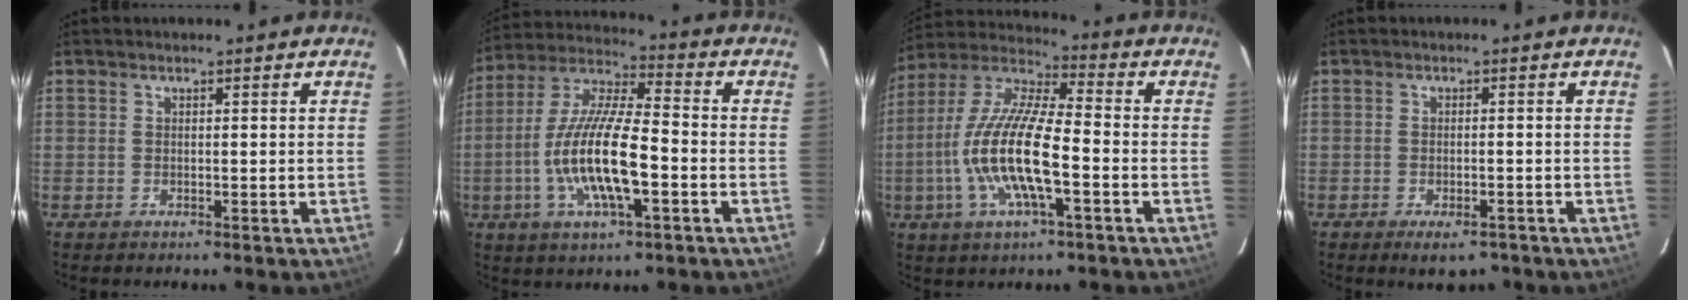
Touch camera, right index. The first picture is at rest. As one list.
[{"total": 15.9, "force": [-4.3, 4.1, 14.8], "torque": [-0.297, -0.007, -0.082]}, {"total": 16.5, "force": [-4.2, 4.1, 15.5], "torque": [-0.309, -0.007, -0.087]}, {"total": 4.5, "force": [-3.2, 1.9, 2.6], "torque": [-0.049, -0.008, -0.042]}]